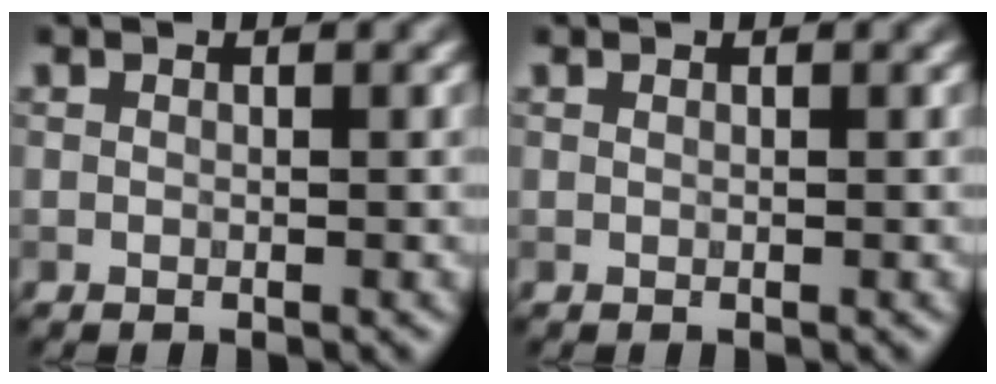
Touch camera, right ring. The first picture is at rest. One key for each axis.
{"total": 0.0}